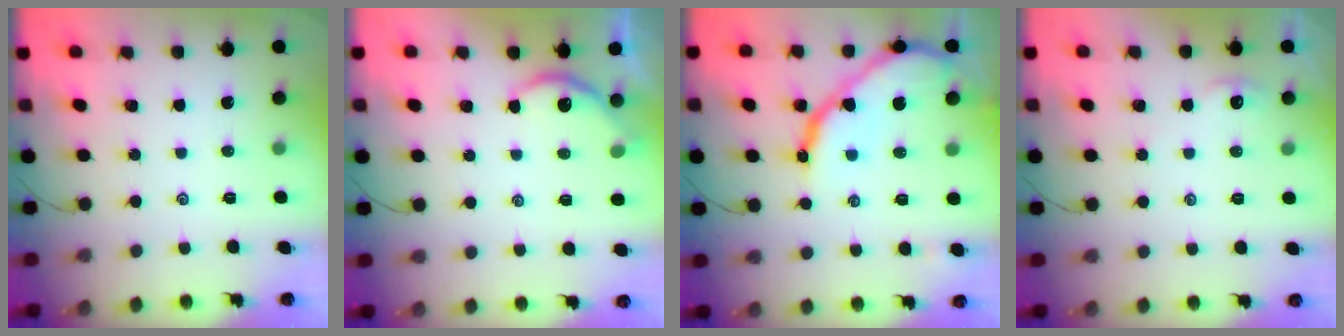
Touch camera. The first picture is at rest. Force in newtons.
{"total": 4.7, "press": 4.6, "slide": 0.6}
{"total": 14.6, "press": 14.5, "slide": 1.3}
{"total": 2.5, "press": 2.5, "slide": 0.3}